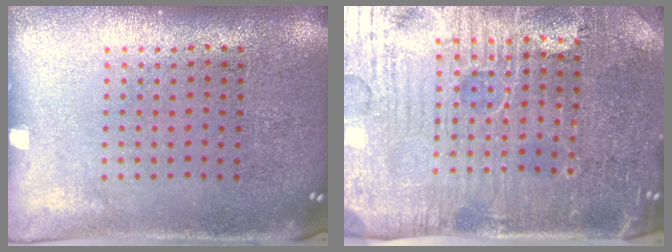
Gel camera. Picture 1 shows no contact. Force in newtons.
{"total": 5.0, "press": 4.7, "slide": 1.8}